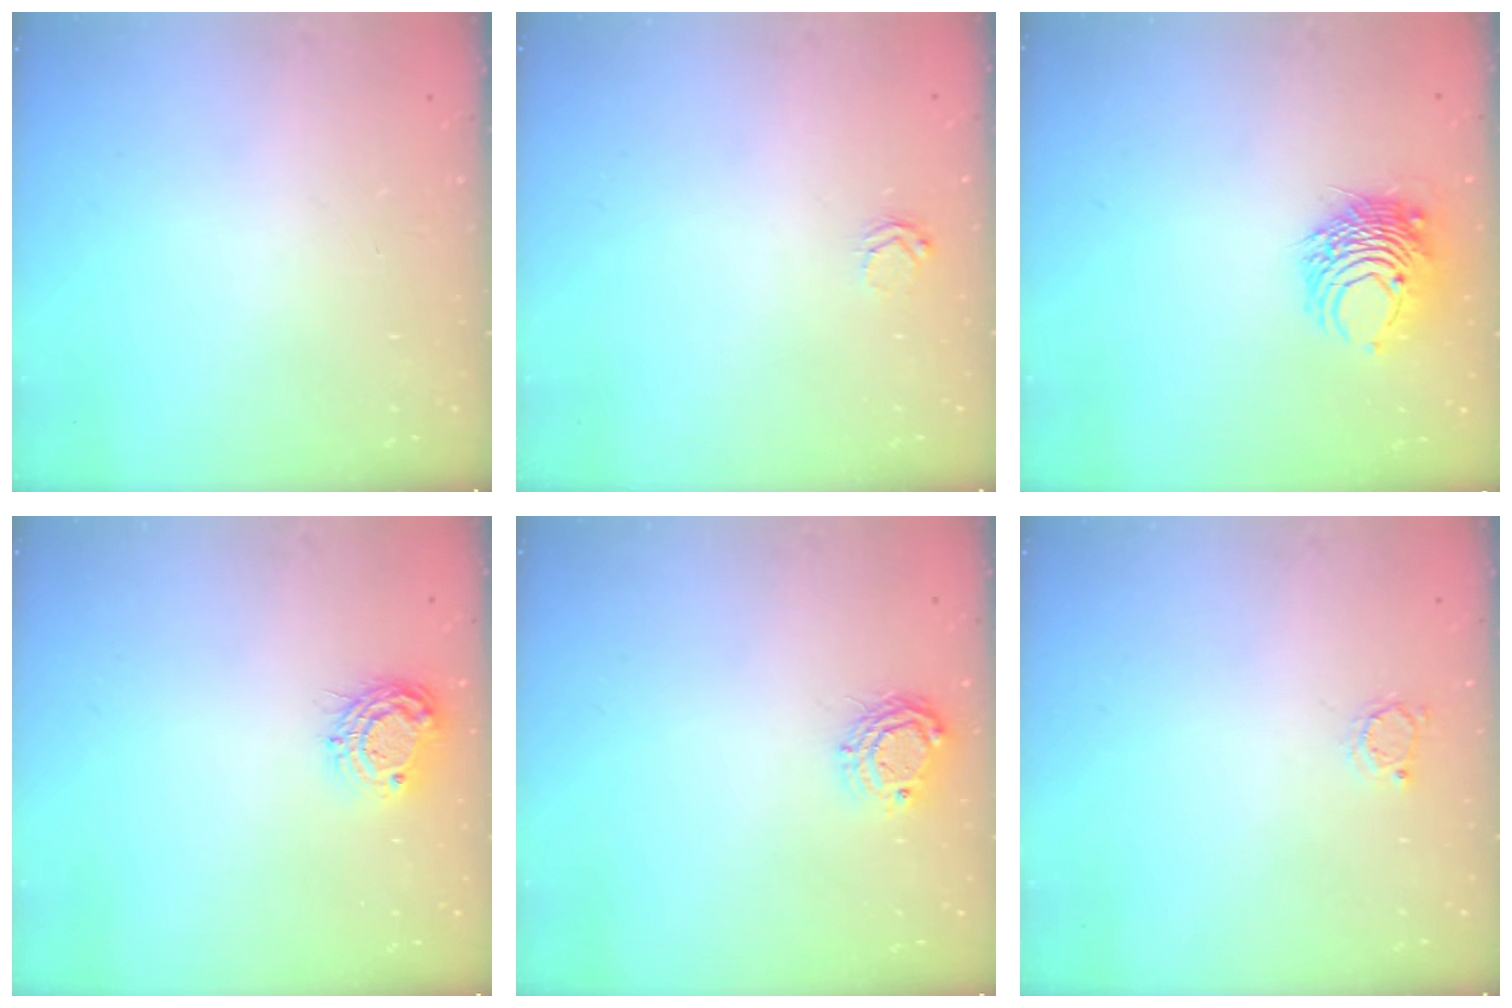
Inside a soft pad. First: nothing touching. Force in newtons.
{"total": 4.6, "press": 4.5, "slide": 0.7}
{"total": 8.2, "press": 8.2, "slide": 0.4}
{"total": 9.0, "press": 9.0, "slide": 0.5}
{"total": 7.1, "press": 7.0, "slide": 0.7}
{"total": 2.6, "press": 2.6, "slide": 0.4}